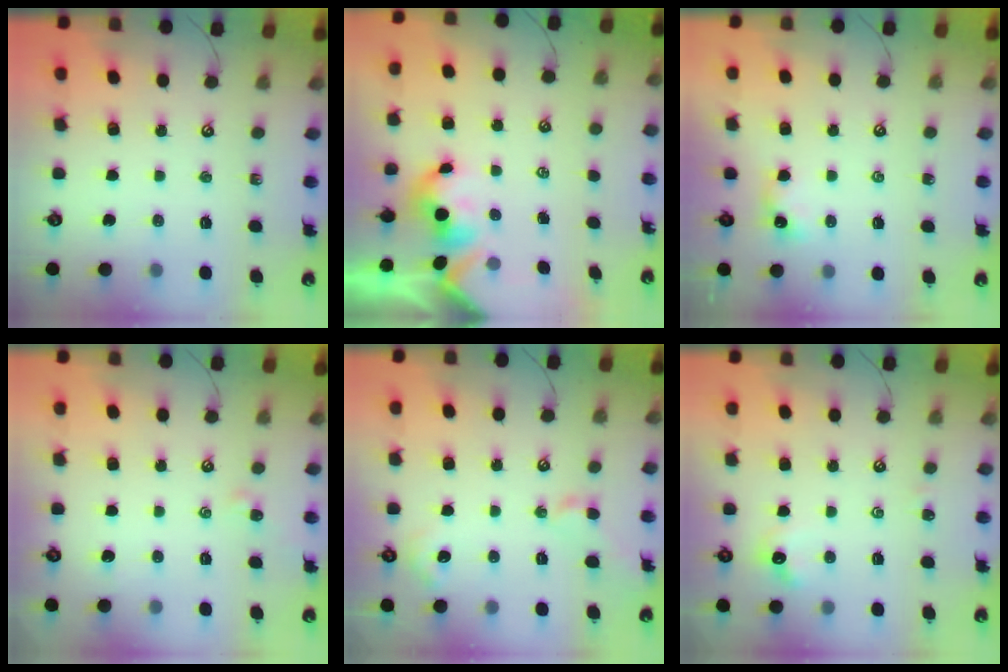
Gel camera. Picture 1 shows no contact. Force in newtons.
{"total": 1.2, "press": 1.2, "slide": 0.1}
{"total": 3.5, "press": 3.5, "slide": 0.4}
{"total": 0.0}
{"total": 2.6, "press": 2.6, "slide": 0.6}
{"total": 2.7, "press": 2.7, "slide": 0.5}